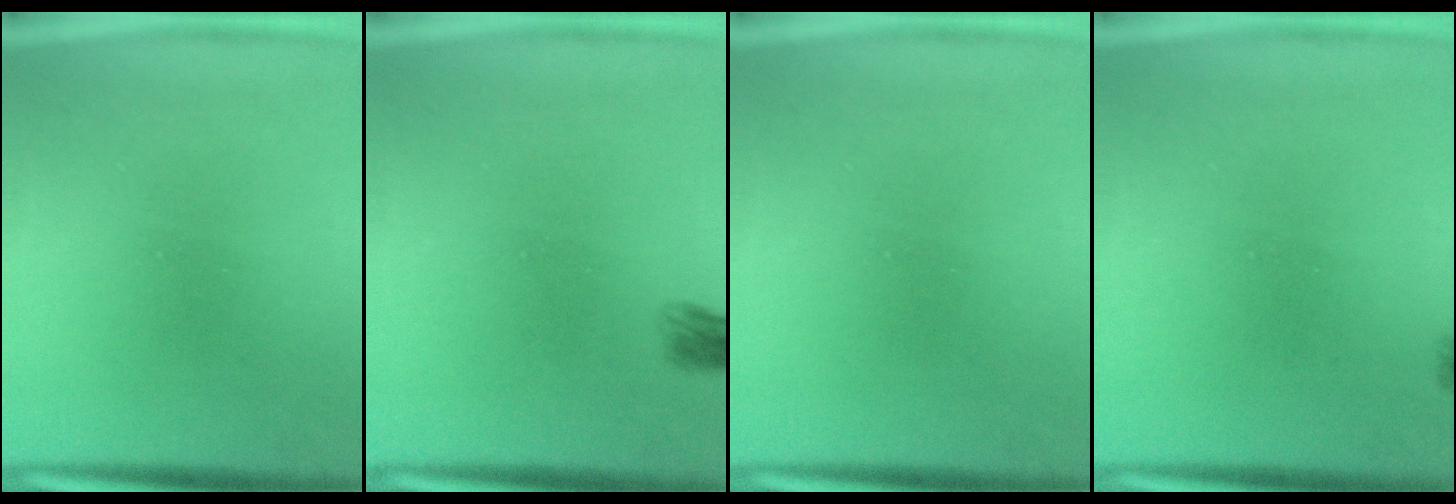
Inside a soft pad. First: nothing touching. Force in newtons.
{"total": 1.6}
{"total": 0.0}
{"total": 1.1}